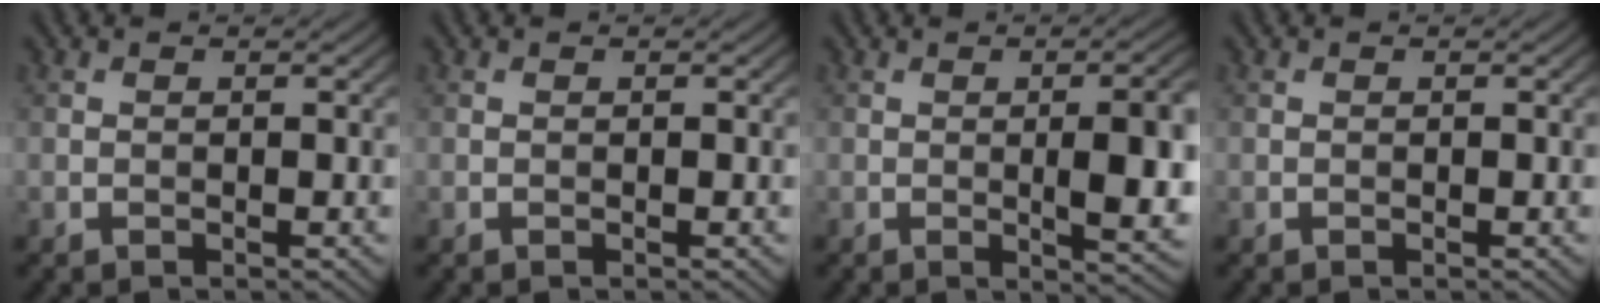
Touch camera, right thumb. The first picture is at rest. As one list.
[{"total": 0.0}, {"total": 7.7, "force": [-0.2, 2.2, 7.4], "torque": [-0.107, -0.002, 0.000]}, {"total": 0.0}]